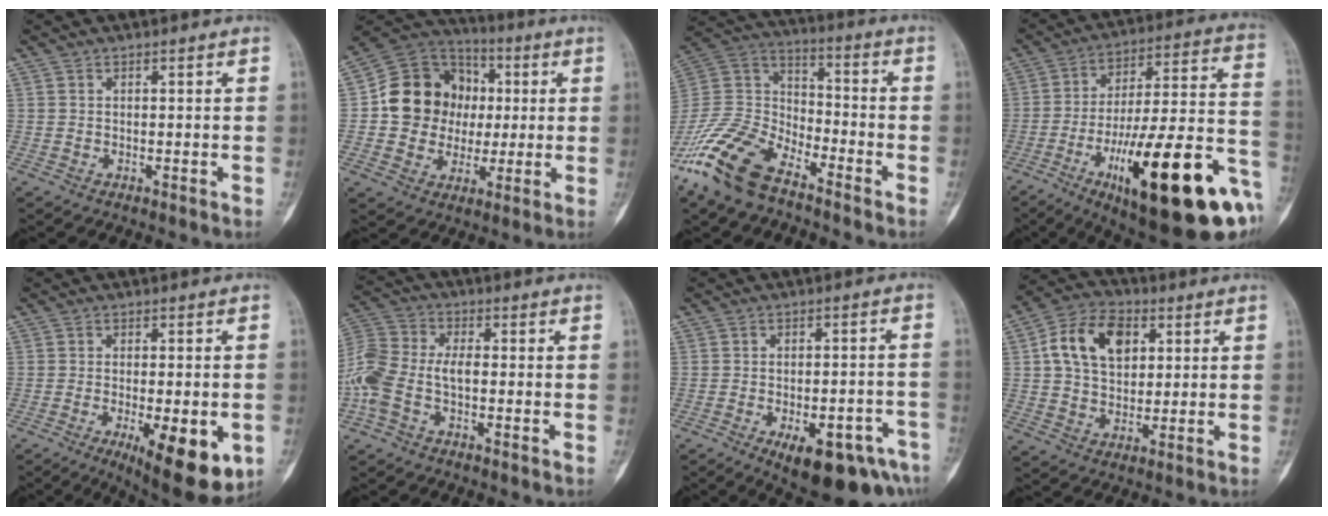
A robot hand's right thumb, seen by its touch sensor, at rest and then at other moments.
{"total": 16.4, "force": [0.8, 14.4, 7.8], "torque": [-0.091, 0.027, 0.015]}
{"total": 17.6, "force": [-12.0, 8.4, 9.8], "torque": [-0.195, 0.061, -0.235]}
{"total": 31.8, "force": [-12.5, 8.2, 28.1], "torque": [-0.377, 0.038, -0.182]}
{"total": 15.3, "force": [-5.6, 5.3, 13.2], "torque": [-0.157, -0.007, -0.065]}
{"total": 10.7, "force": [-2.6, 6.1, 8.5], "torque": [-0.192, 0.029, -0.058]}
{"total": 14.8, "force": [-8.2, 5.4, 11.1], "torque": [-0.115, 0.037, -0.102]}
{"total": 13.0, "force": [3.4, 8.9, 8.8], "torque": [-0.133, 0.006, 0.053]}